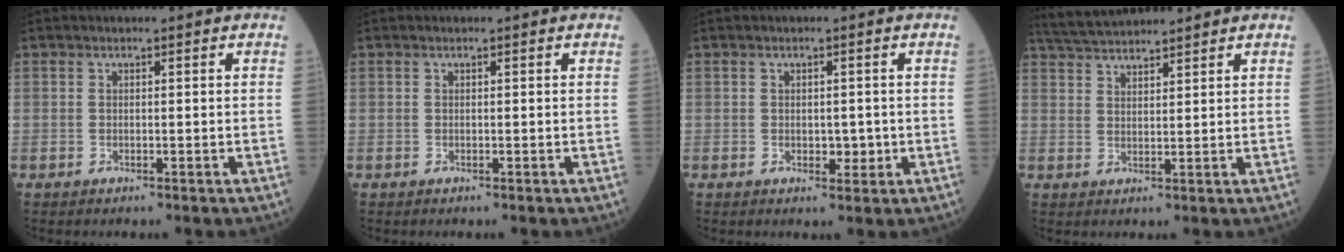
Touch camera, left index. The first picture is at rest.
{"total": 0.0}
{"total": 2.1, "force": [-0.3, 1.4, 1.5], "torque": [-0.017, 0.001, -0.001]}
{"total": 6.3, "force": [6.1, 0.2, 1.6], "torque": [-0.038, 0.035, 0.116]}